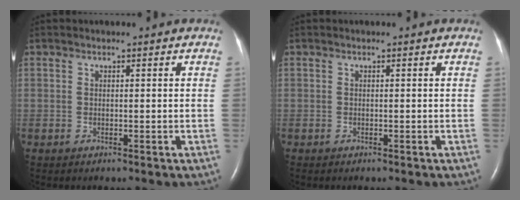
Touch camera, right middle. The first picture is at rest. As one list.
[{"total": 0.0}]